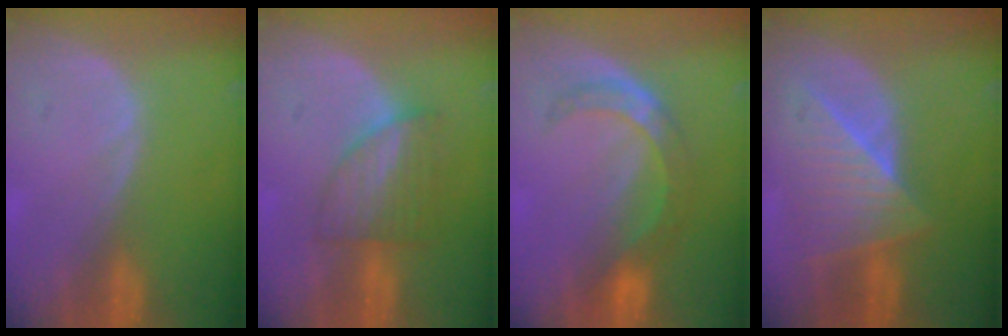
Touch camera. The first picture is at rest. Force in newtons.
{"total": 6.0, "press": 5.6, "slide": 2.2}
{"total": 5.6, "press": 5.4, "slide": 1.2}
{"total": 7.4, "press": 7.4, "slide": 0.5}